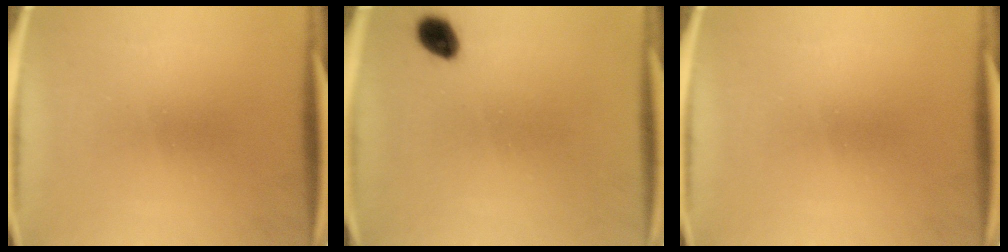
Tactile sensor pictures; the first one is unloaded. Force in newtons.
{"total": 4.1}
{"total": 0.0}